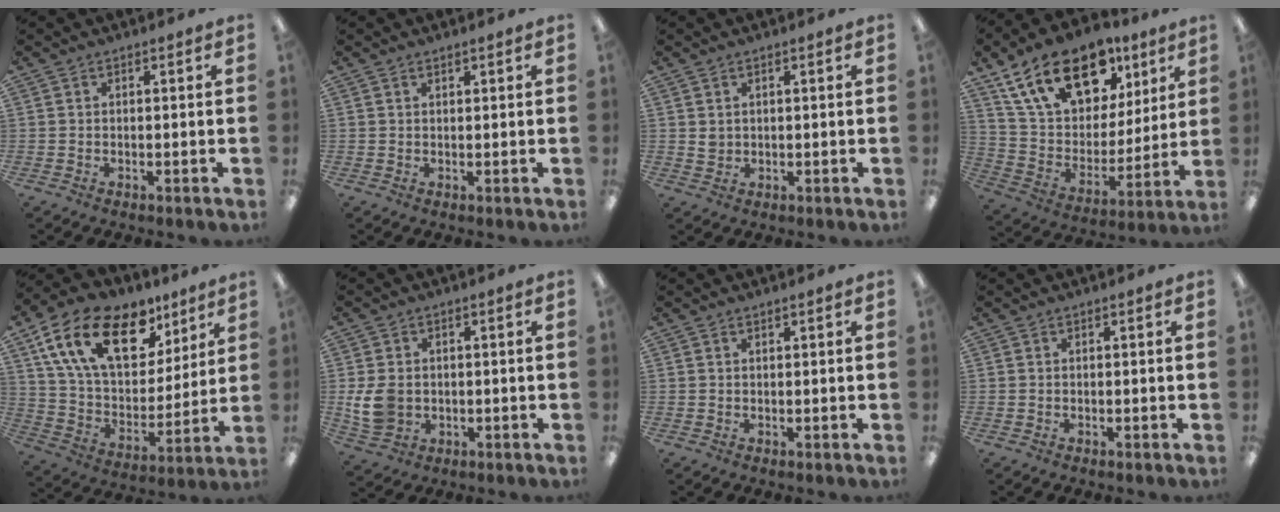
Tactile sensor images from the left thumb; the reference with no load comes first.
{"total": 0.9, "force": [0.7, 0.3, 0.3], "torque": [-0.007, 0.000, 0.014]}
{"total": 1.9, "force": [1.0, 1.6, 0.5], "torque": [-0.004, 0.000, 0.015]}
{"total": 22.1, "force": [13.4, 12.9, 12.0], "torque": [-0.208, -0.059, 0.242]}
{"total": 21.7, "force": [11.8, 12.3, 13.6], "torque": [-0.249, -0.050, 0.211]}
{"total": 7.4, "force": [-0.3, 6.1, 4.2], "torque": [-0.095, 0.006, -0.002]}
{"total": 0.6, "force": [0.5, 0.2, 0.3], "torque": [-0.007, 0.002, 0.009]}
{"total": 0.0}